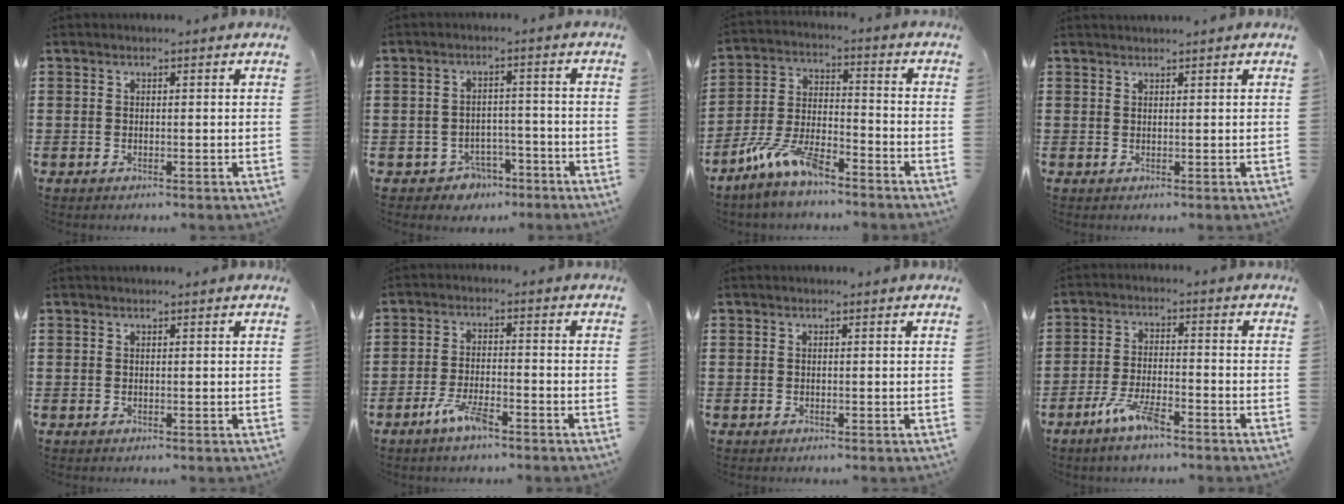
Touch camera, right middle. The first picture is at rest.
{"total": 3.6, "force": [-3.1, 1.7, 0.4], "torque": [-0.017, 0.005, -0.064]}
{"total": 9.1, "force": [-7.2, 2.1, 5.1], "torque": [-0.119, 0.003, -0.141]}
{"total": 0.8, "force": [0.8, -0.2, -0.1], "torque": [-0.002, -0.004, 0.018]}
{"total": 0.0}
{"total": 5.1, "force": [-3.4, 1.2, 3.6], "torque": [-0.078, -0.001, -0.065]}
{"total": 0.0}
{"total": 6.2, "force": [-4.2, 1.4, 4.3], "torque": [-0.096, -0.004, -0.078]}